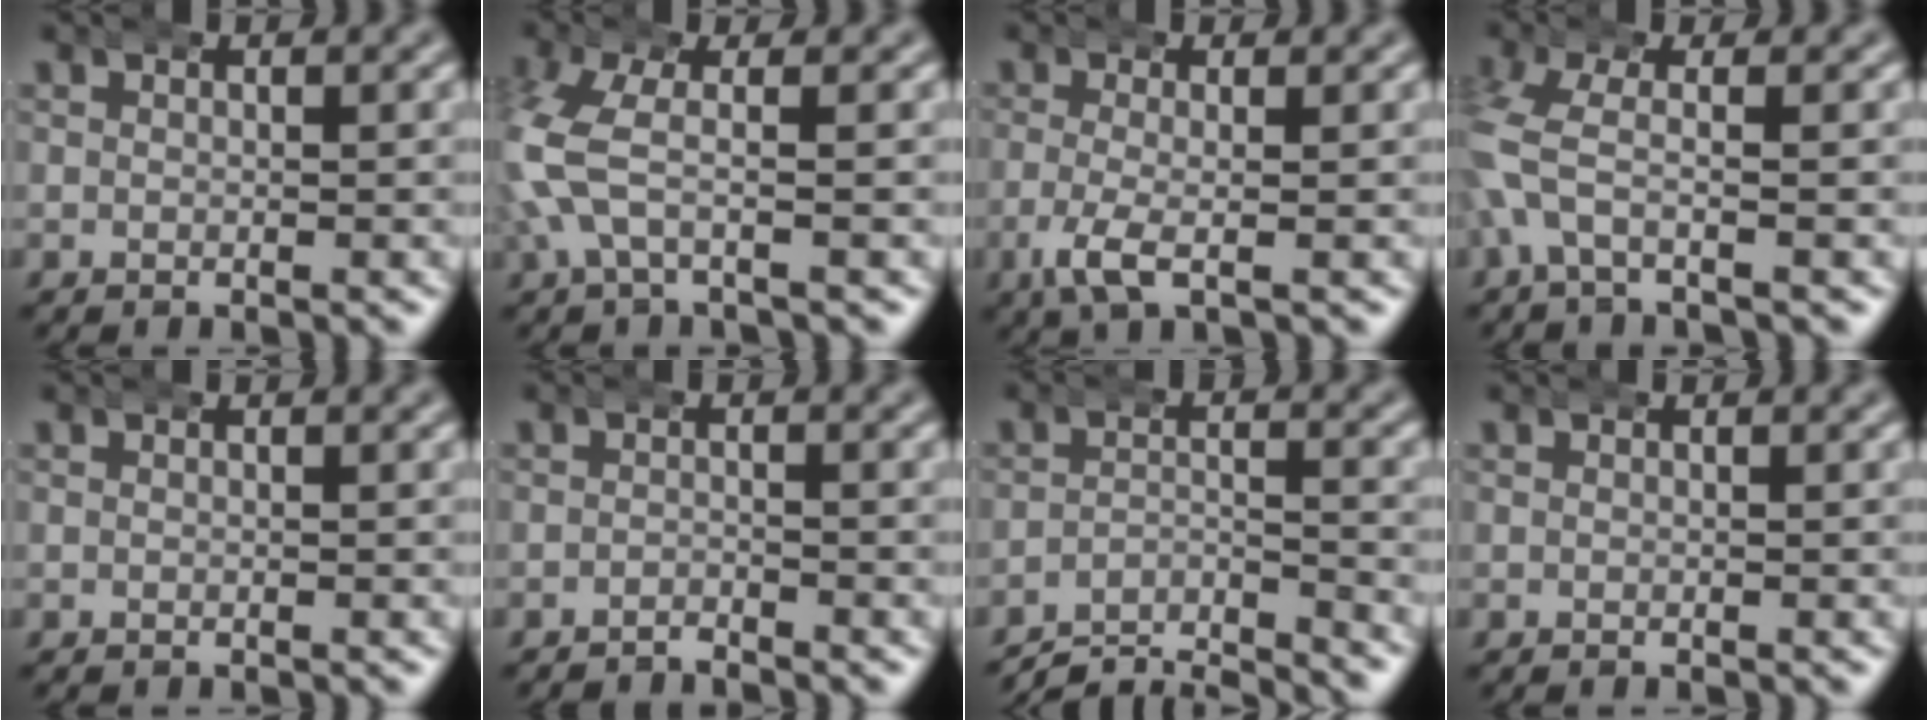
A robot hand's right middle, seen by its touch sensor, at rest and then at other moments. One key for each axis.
{"total": 4.7, "fx": 0.0, "fy": 2.9, "fz": 3.7, "tx": -0.104, "ty": -0.006, "tz": -0.003}
{"total": 3.3, "fx": -1.4, "fy": 1.0, "fz": 2.8, "tx": -0.068, "ty": -0.011, "tz": -0.021}
{"total": 3.2, "fx": -0.1, "fy": 1.7, "fz": 2.7, "tx": -0.080, "ty": -0.007, "tz": -0.004}
{"total": 0.0}
{"total": 2.0, "fx": -1.9, "fy": 0.1, "fz": -0.1, "tx": 0.001, "ty": -0.008, "tz": -0.035}
{"total": 7.8, "fx": -7.2, "fy": 1.9, "fz": 2.1, "tx": -0.020, "ty": -0.021, "tz": -0.119}
{"total": 0.0}